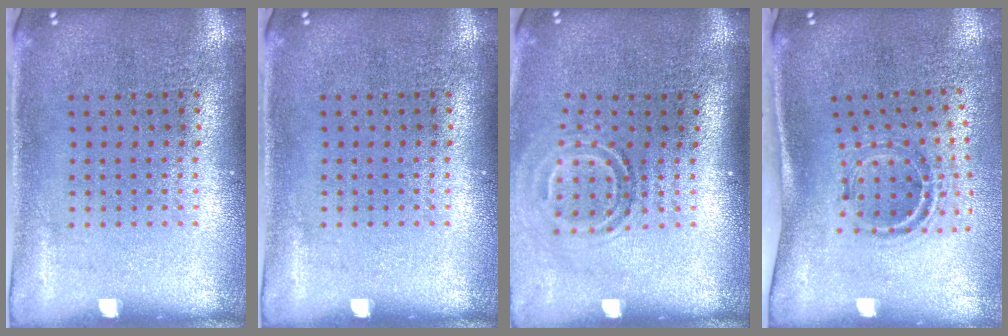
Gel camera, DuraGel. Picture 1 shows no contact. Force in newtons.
{"total": 0.0}
{"total": 1.8, "press": 1.1, "slide": 1.4}
{"total": 1.1, "press": 1.0, "slide": 0.5}